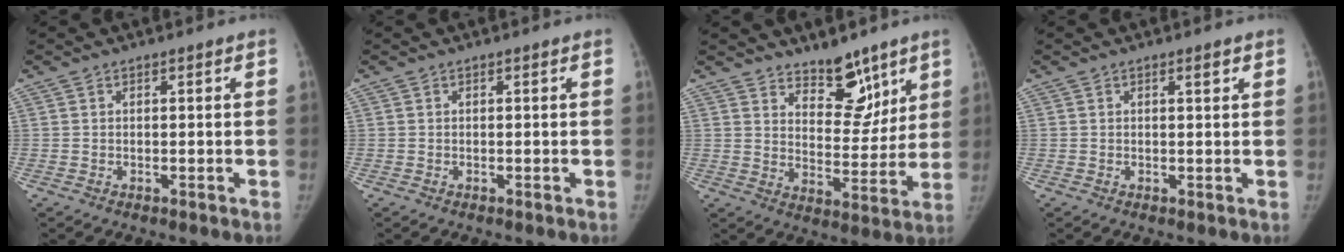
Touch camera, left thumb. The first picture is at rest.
{"total": 0.0}
{"total": 11.0, "force": [8.0, 5.4, 5.2], "torque": [-0.032, -0.060, 0.133]}
{"total": 1.3, "force": [0.8, 0.3, 1.0], "torque": [-0.011, -0.003, 0.011]}